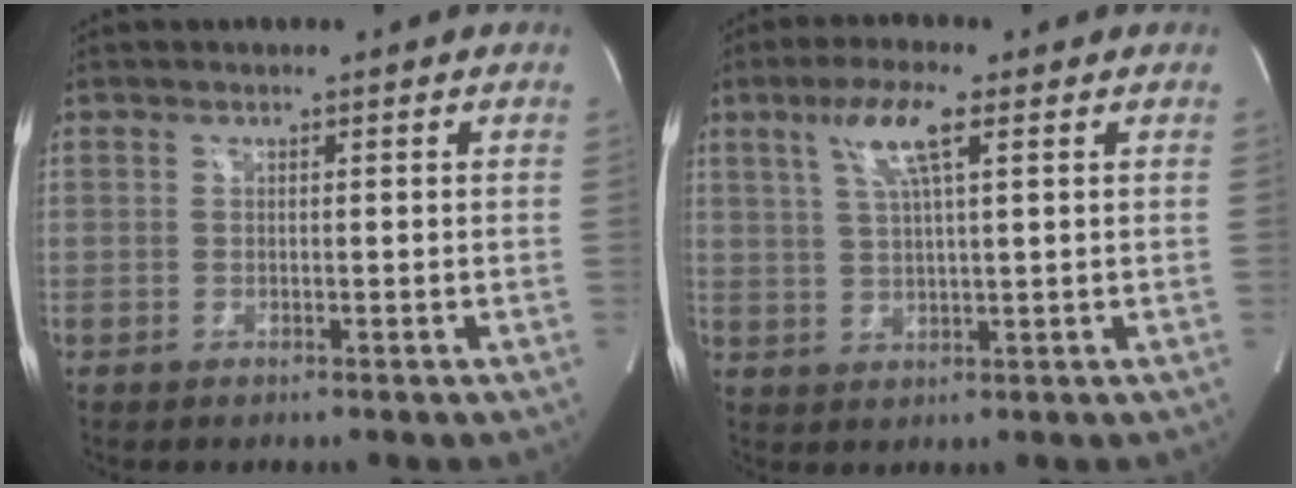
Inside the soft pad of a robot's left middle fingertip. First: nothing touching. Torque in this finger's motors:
{"motor_torque": [0.83, -0.34, 0.15, 0.07]}